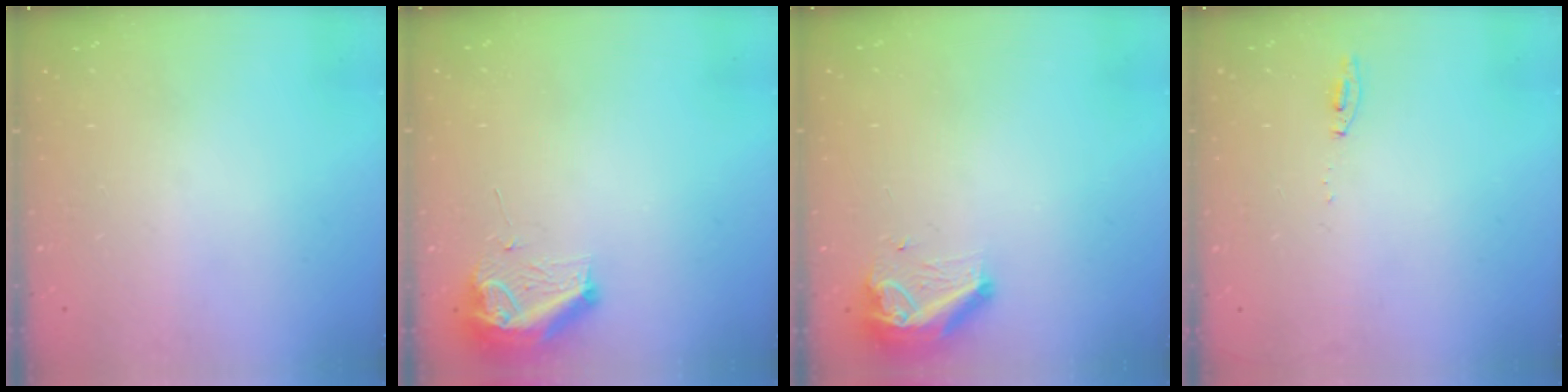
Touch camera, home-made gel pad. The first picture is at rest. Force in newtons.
{"total": 8.7, "press": 8.6, "slide": 1.0}
{"total": 9.3, "press": 9.2, "slide": 1.6}
{"total": 4.6, "press": 4.6, "slide": 0.5}